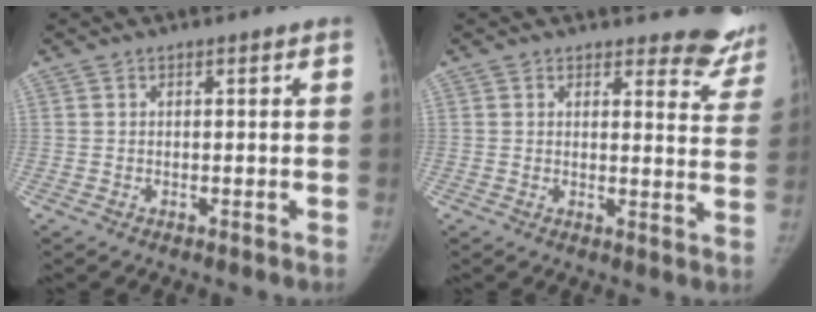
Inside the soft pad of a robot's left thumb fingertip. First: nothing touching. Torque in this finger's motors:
{"motor_torque": [2.98, 1.37, 0.81, -0.72, 0.08]}